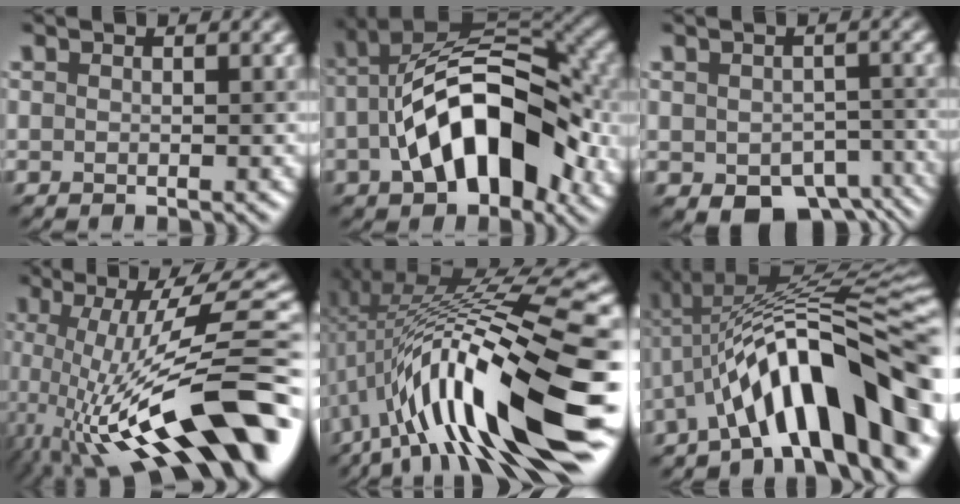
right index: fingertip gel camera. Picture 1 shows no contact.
{"total": 11.8, "force": [-2.1, 6.8, 9.4], "torque": [-0.149, 0.015, -0.042]}
{"total": 7.4, "force": [-3.8, 4.4, 4.6], "torque": [-0.067, -0.031, -0.041]}
{"total": 16.6, "force": [-3.6, 4.6, 15.6], "torque": [-0.242, 0.020, -0.065]}
{"total": 15.1, "force": [-2.5, 3.7, 14.5], "torque": [-0.238, 0.026, -0.032]}
{"total": 13.8, "force": [-4.2, 3.5, 12.7], "torque": [-0.184, 0.023, -0.062]}